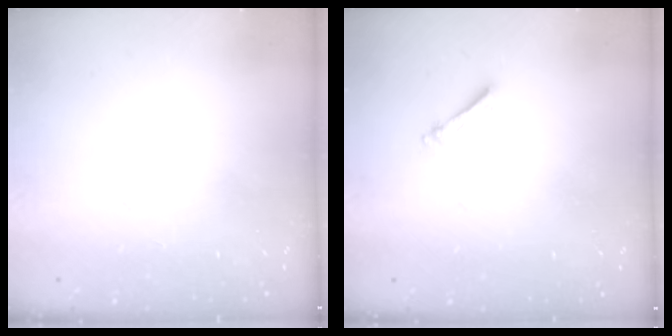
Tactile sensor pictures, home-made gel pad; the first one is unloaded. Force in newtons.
{"total": 2.5, "press": 2.5, "slide": 0.3}